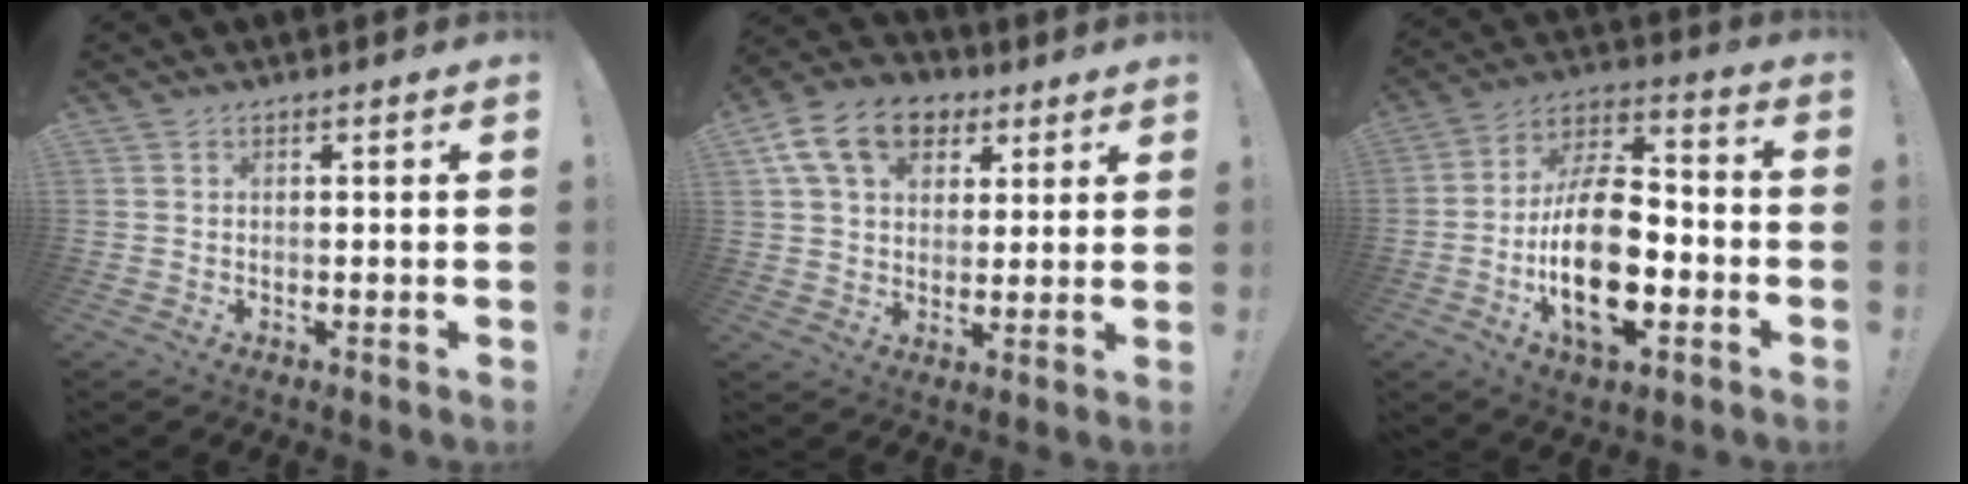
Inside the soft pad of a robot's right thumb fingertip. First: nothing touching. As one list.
[{"total": 15.4, "force": [7.0, 10.9, 8.4], "torque": [-0.135, -0.021, 0.135]}, {"total": 21.6, "force": [-5.7, 11.4, 17.5], "torque": [-0.325, 0.028, -0.091]}]